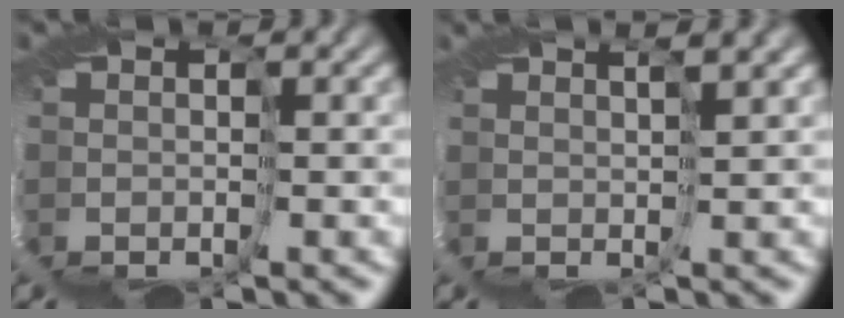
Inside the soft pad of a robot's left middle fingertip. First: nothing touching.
{"total": 4.1, "force": [2.3, -2.9, -1.7], "torque": [0.022, 0.006, 0.045]}